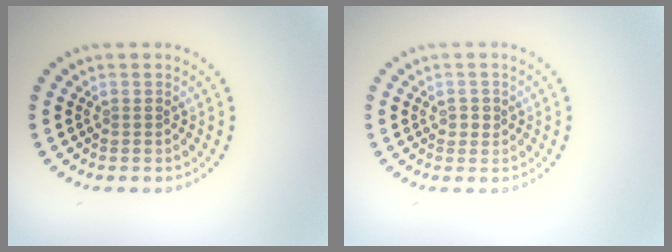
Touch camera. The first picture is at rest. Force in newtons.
{"total": 1.2, "press": 1.1, "slide": 0.3}